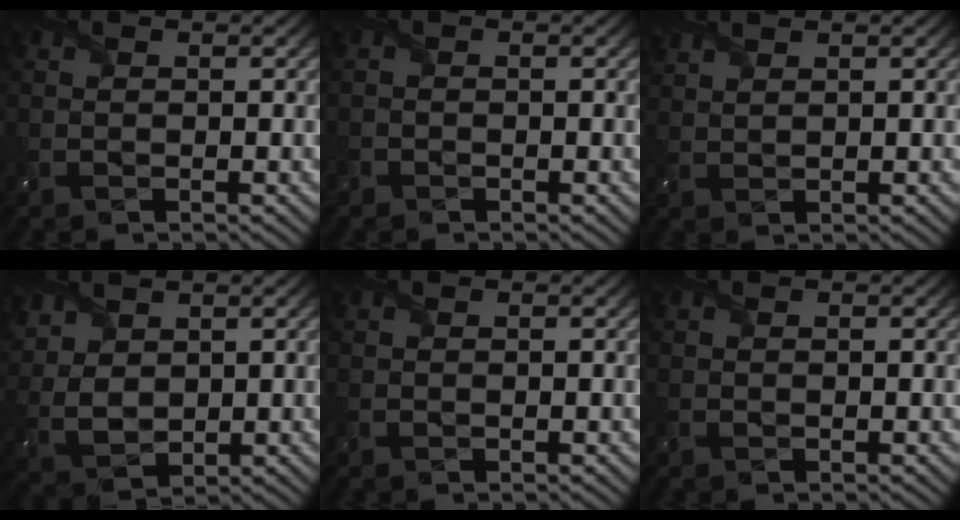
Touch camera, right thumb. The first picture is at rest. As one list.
[{"total": 0.7, "force": [-0.6, 0.4, -0.2], "torque": [0.007, -0.002, -0.013]}, {"total": 2.1, "force": [1.8, 0.3, 1.0], "torque": [-0.025, 0.003, 0.037]}, {"total": 6.1, "force": [3.2, 3.8, 3.4], "torque": [-0.110, 0.002, 0.072]}, {"total": 0.0}, {"total": 0.0}]